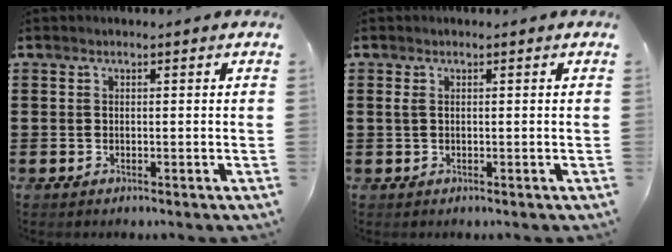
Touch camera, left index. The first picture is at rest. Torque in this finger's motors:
{"motor_torque": [0.28, -0.17, 0.01, 0.02]}